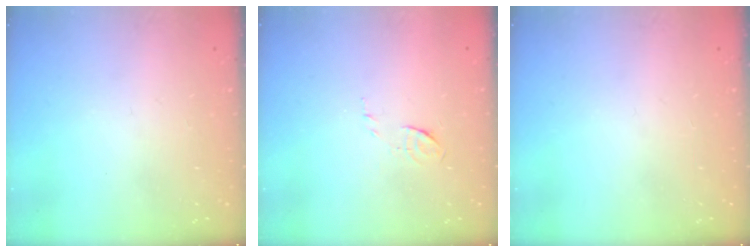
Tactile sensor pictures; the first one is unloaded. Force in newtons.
{"total": 5.0, "press": 4.9, "slide": 1.2}
{"total": 0.0}